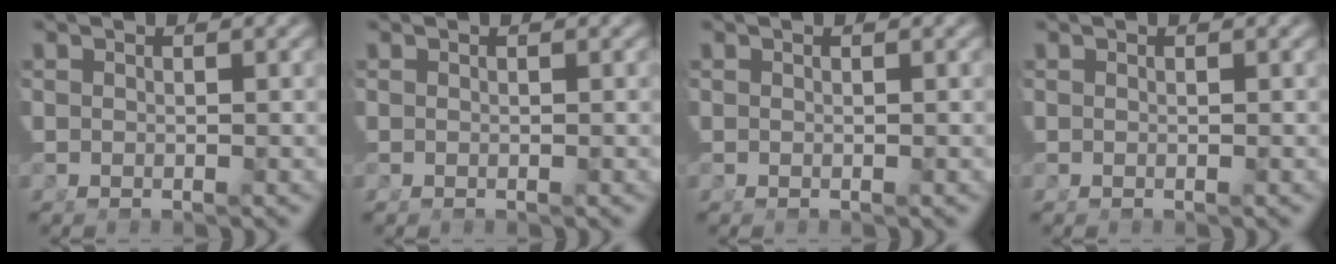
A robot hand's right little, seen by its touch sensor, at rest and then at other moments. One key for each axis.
{"total": 0.0}
{"total": 0.0}
{"total": 0.0}